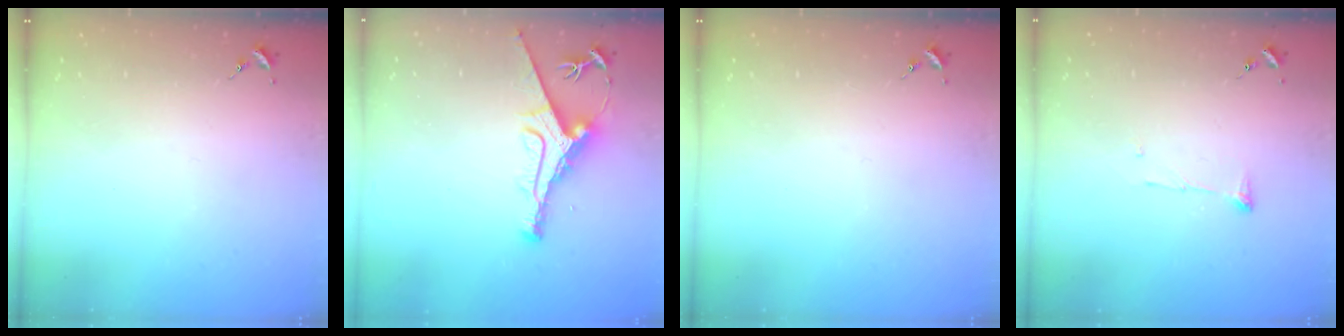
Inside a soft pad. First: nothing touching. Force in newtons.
{"total": 9.9, "press": 9.9, "slide": 0.2}
{"total": 0.0}
{"total": 5.0, "press": 5.0, "slide": 0.4}